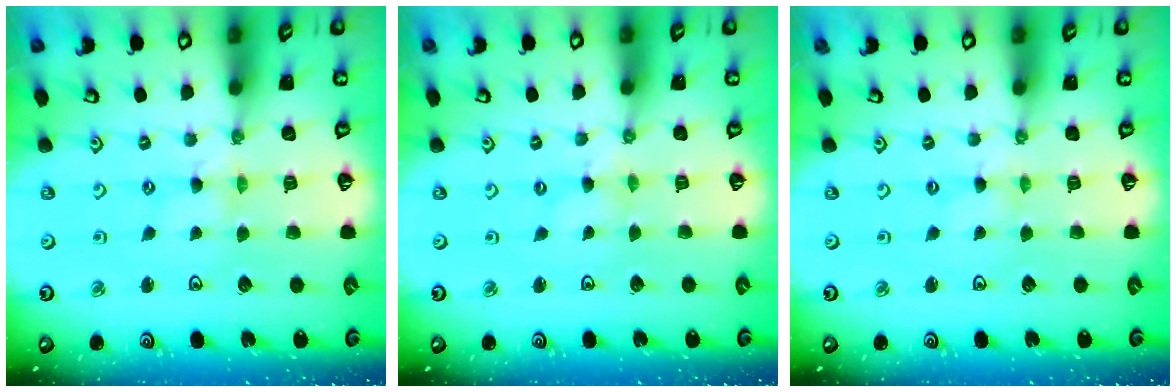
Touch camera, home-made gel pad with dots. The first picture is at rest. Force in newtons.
{"total": 0.0}
{"total": 0.0}